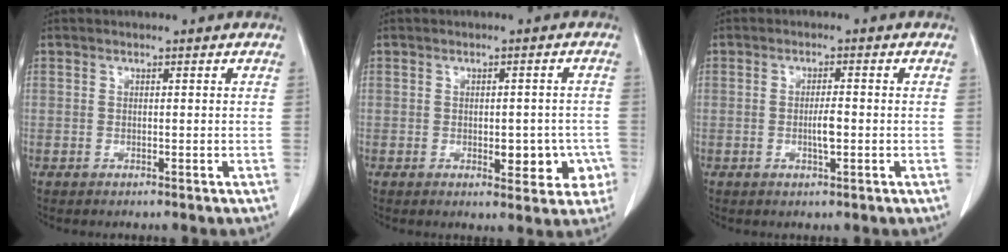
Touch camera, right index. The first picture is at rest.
{"total": 5.7, "force": [-1.7, 2.9, 4.6], "torque": [-0.042, 0.006, -0.016]}
{"total": 2.5, "force": [-0.6, 0.4, 2.4], "torque": [-0.046, 0.000, -0.009]}